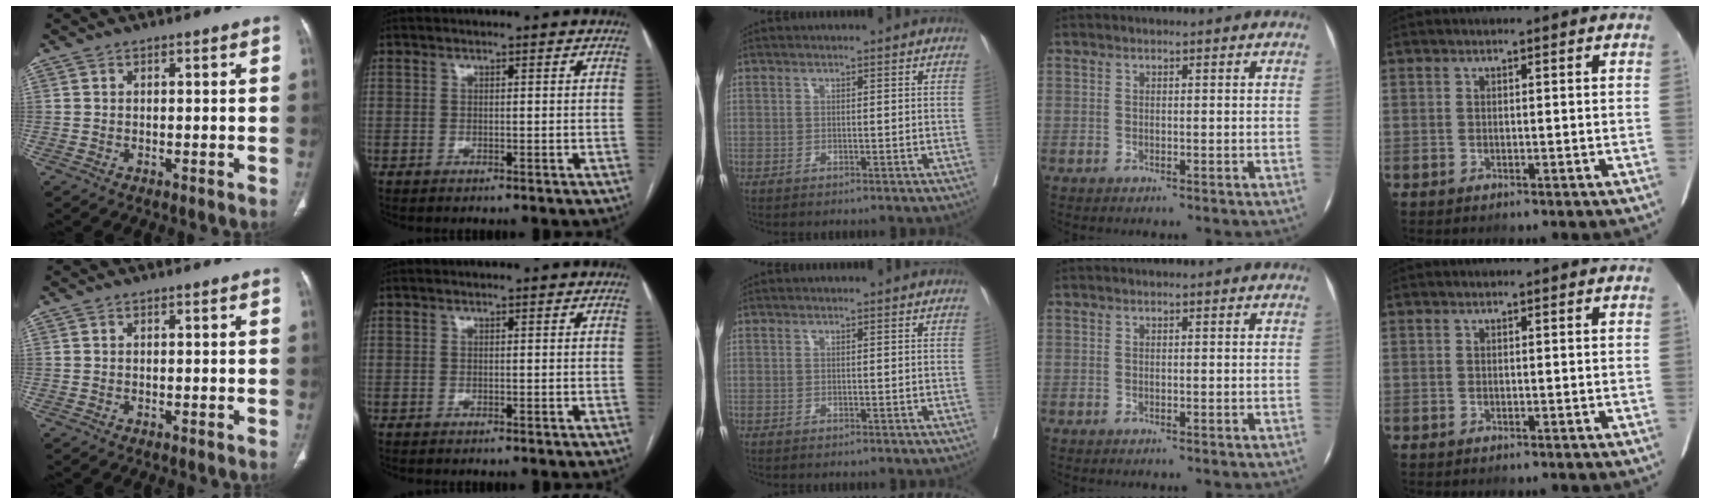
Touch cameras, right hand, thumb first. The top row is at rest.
{}